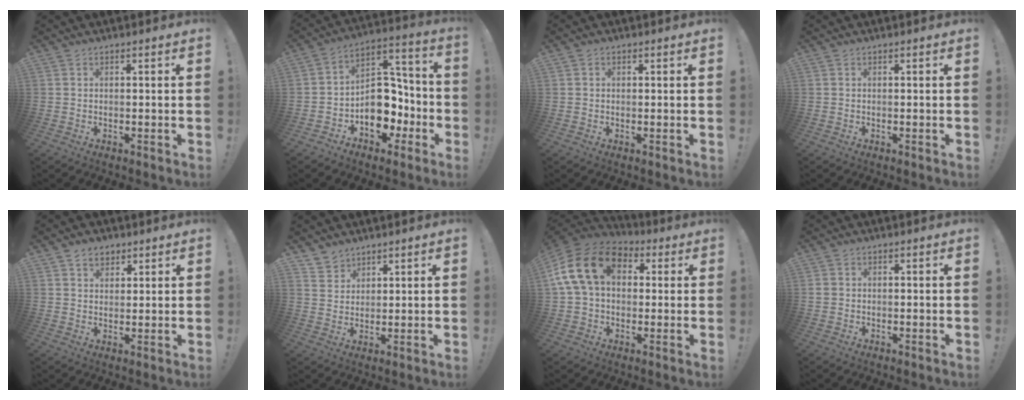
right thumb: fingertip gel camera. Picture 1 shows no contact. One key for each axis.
{"total": 13.6, "fx": -4.5, "fy": 11.1, "fz": 6.4, "tx": -0.055, "ty": 0.019, "tz": -0.066}
{"total": 0.7, "fx": 0.1, "fy": 0.7, "fz": 0.1, "tx": -0.006, "ty": 0.005, "tz": 0.002}
{"total": 0.0}
{"total": 4.7, "fx": 3.0, "fy": 3.3, "fz": 1.7, "tx": -0.013, "ty": -0.012, "tz": 0.052}
{"total": 4.4, "fx": 3.5, "fy": 2.6, "fz": 0.1, "tx": -0.004, "ty": -0.029, "tz": 0.067}
{"total": 17.2, "fx": 4.6, "fy": 11.9, "fz": 11.5, "tx": -0.209, "ty": 0.007, "tz": 0.084}
{"total": 1.1, "fx": -0.2, "fy": 1.0, "fz": 0.5, "tx": -0.008, "ty": 0.002, "tz": -0.003}